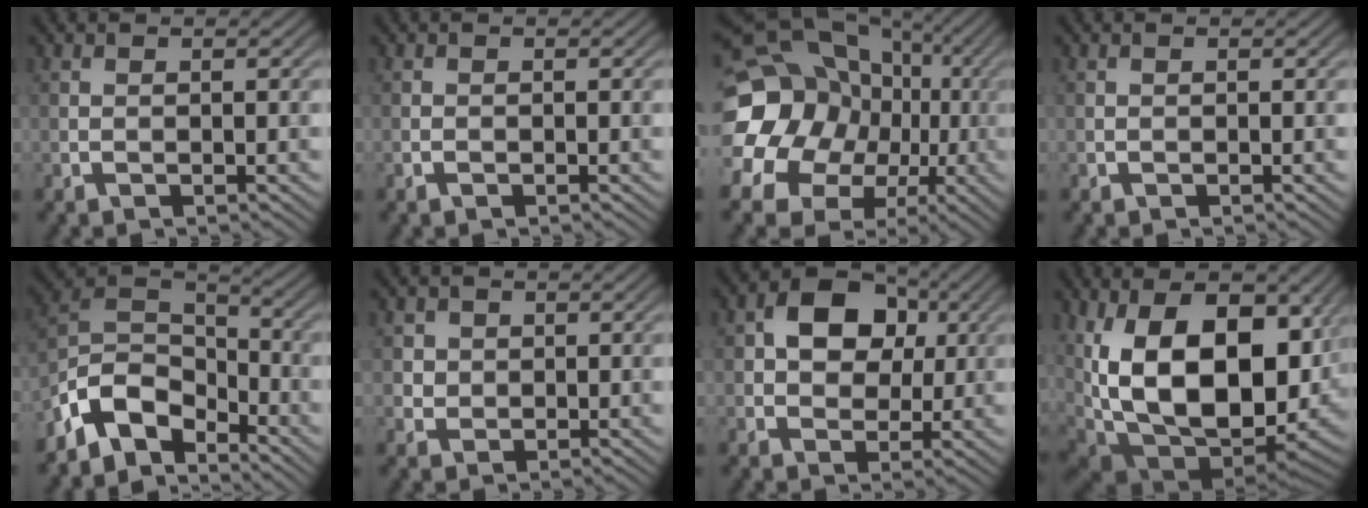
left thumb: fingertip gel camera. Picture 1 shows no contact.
{"total": 0.7, "force": [-0.4, 0.4, 0.3], "torque": [-0.004, -0.003, -0.007]}
{"total": 19.3, "force": [1.7, 16.6, 9.7], "torque": [-0.237, -0.008, 0.019]}
{"total": 0.0}
{"total": 8.7, "force": [-5.8, 4.7, 4.5], "torque": [-0.085, 0.004, -0.134]}
{"total": 2.8, "force": [0.7, 2.6, 0.7], "torque": [-0.025, -0.008, 0.017]}
{"total": 8.6, "force": [2.0, 6.4, 5.3], "torque": [-0.092, 0.013, 0.020]}
{"total": 21.0, "force": [2.7, 11.4, 17.3], "torque": [-0.319, -0.020, 0.071]}